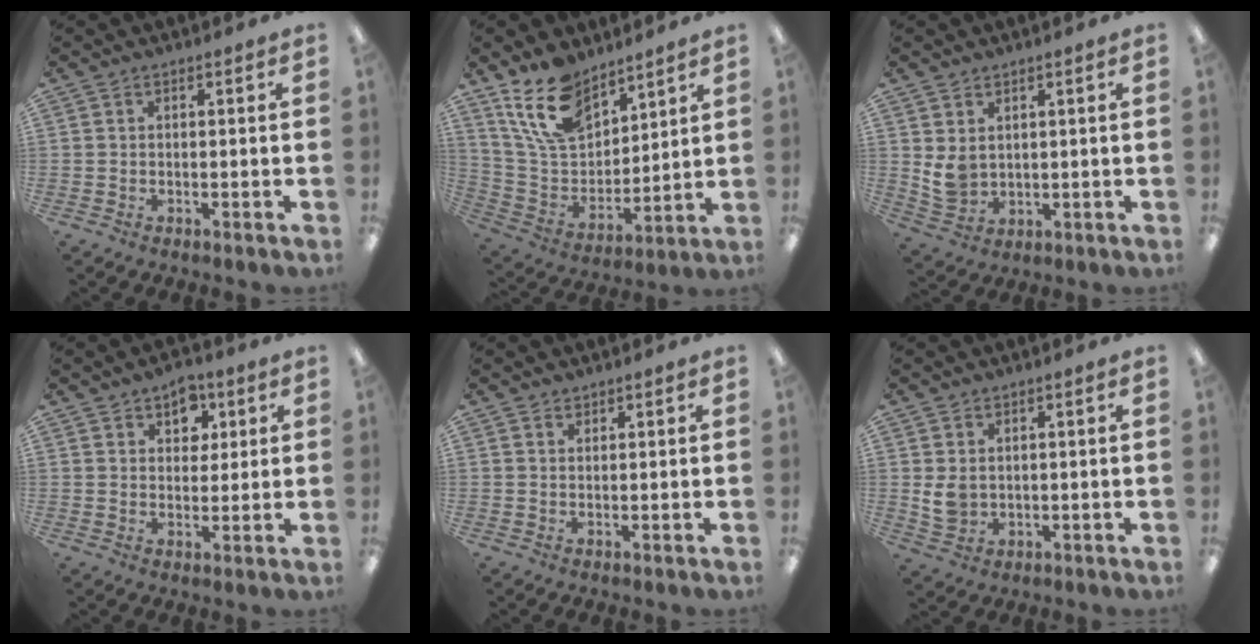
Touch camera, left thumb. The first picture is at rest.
{"total": 15.5, "force": [11.2, 8.0, 7.0], "torque": [-0.154, -0.047, 0.215]}
{"total": 5.3, "force": [2.2, 4.1, 2.6], "torque": [-0.061, -0.011, 0.041]}
{"total": 6.5, "force": [3.9, 4.6, 2.6], "torque": [-0.027, -0.011, 0.064]}
{"total": 1.2, "force": [1.1, 0.5, 0.0], "torque": [0.000, 0.000, 0.021]}
{"total": 4.5, "force": [1.1, 3.7, 2.3], "torque": [-0.045, 0.000, 0.021]}